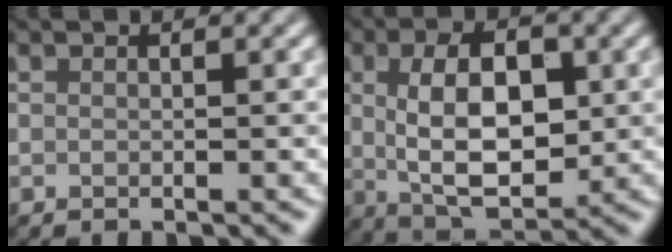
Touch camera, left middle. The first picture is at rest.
{"total": 7.8, "force": [0.7, 4.1, 6.6], "torque": [-0.115, 0.001, 0.011]}